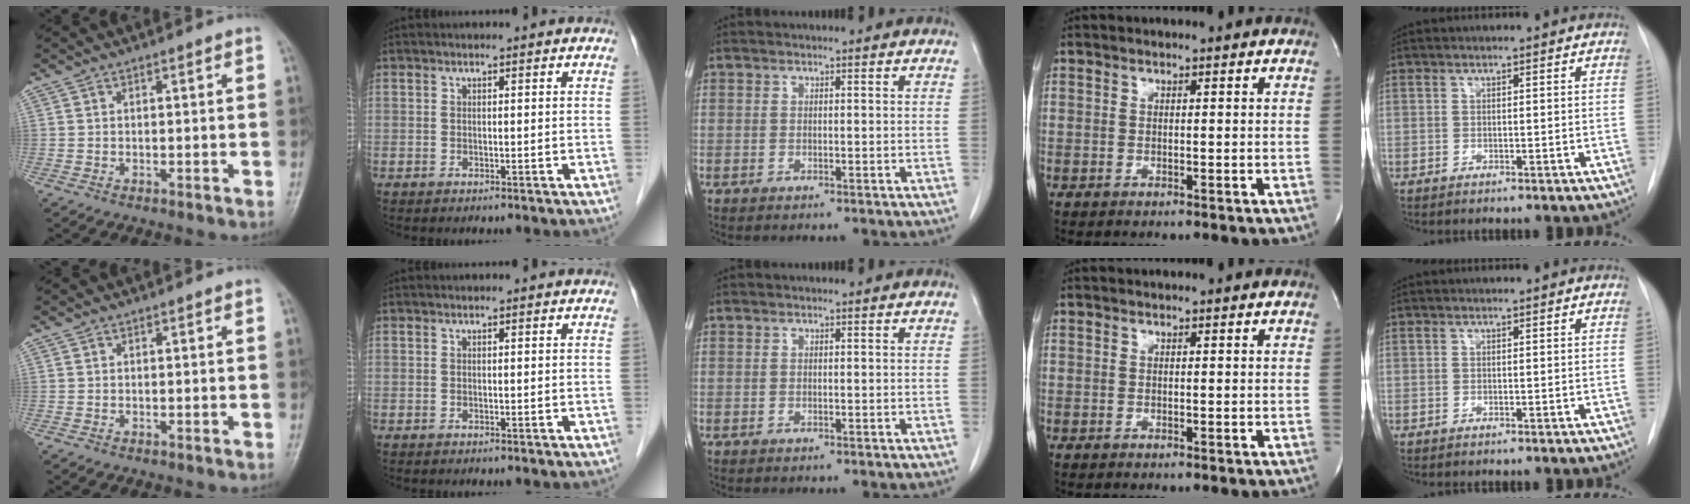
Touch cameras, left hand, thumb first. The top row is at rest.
{}